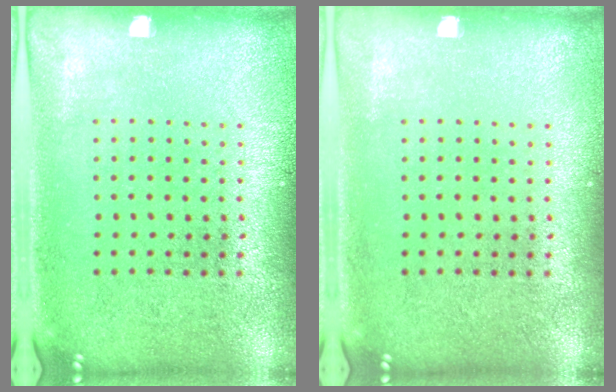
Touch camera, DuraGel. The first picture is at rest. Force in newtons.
{"total": 0.0}